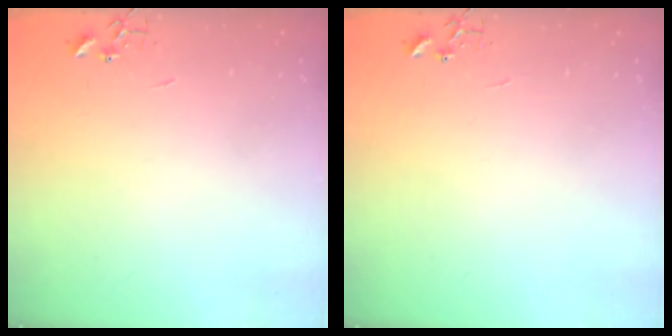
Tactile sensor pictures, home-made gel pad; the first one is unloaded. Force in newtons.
{"total": 0.0}